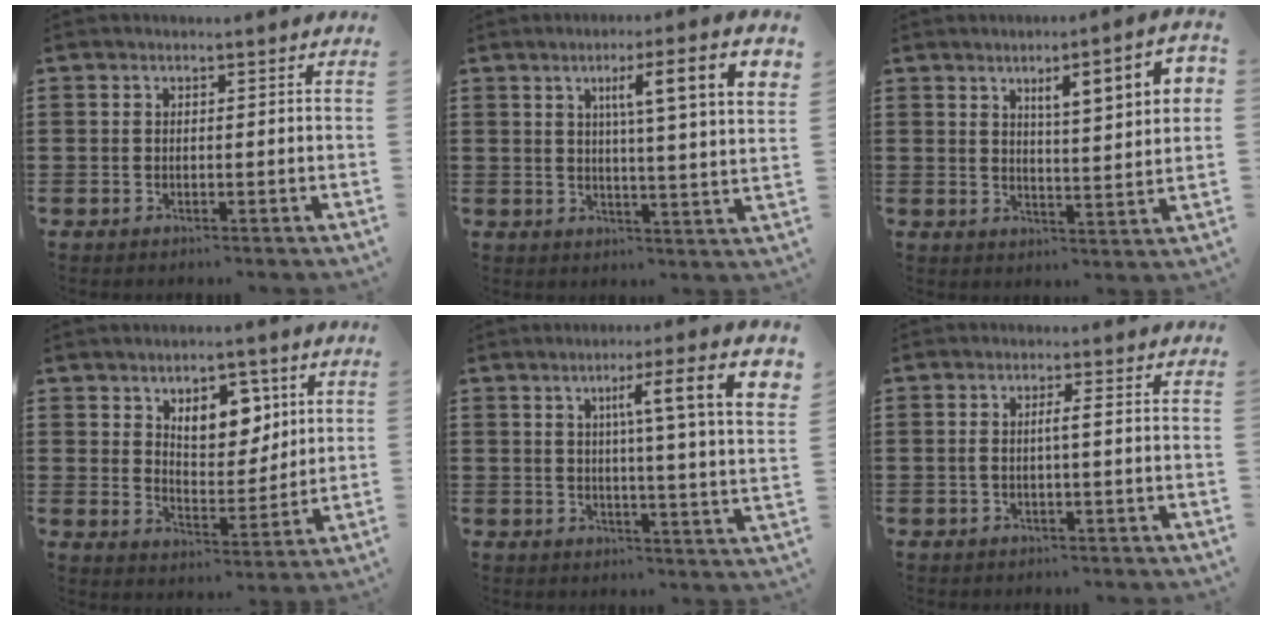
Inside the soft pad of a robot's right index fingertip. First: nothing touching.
{"total": 8.1, "force": [3.2, 0.4, 7.4], "torque": [-0.127, -0.011, 0.043]}
{"total": 6.5, "force": [2.7, 1.1, 5.8], "torque": [-0.101, -0.006, 0.035]}
{"total": 6.9, "force": [3.9, 4.4, 3.7], "torque": [-0.067, -0.004, 0.065]}
{"total": 9.6, "force": [3.7, 0.1, 8.8], "torque": [-0.151, -0.006, 0.052]}
{"total": 1.9, "force": [-0.4, -0.1, 1.9], "torque": [-0.036, 0.000, -0.009]}